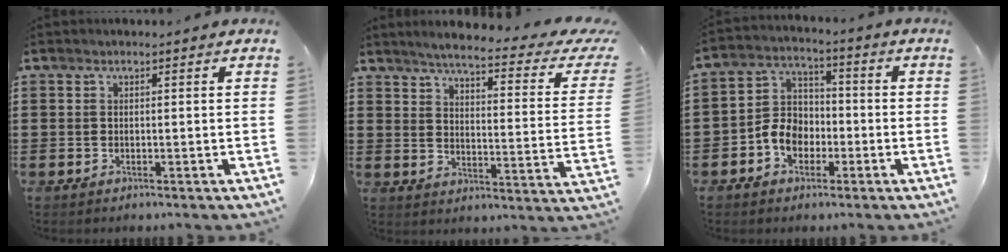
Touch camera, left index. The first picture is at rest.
{"total": 5.0, "force": [3.9, -0.3, 3.1], "torque": [-0.071, -0.033, 0.057]}
{"total": 6.4, "force": [-2.8, 4.8, 3.0], "torque": [-0.082, 0.012, -0.059]}